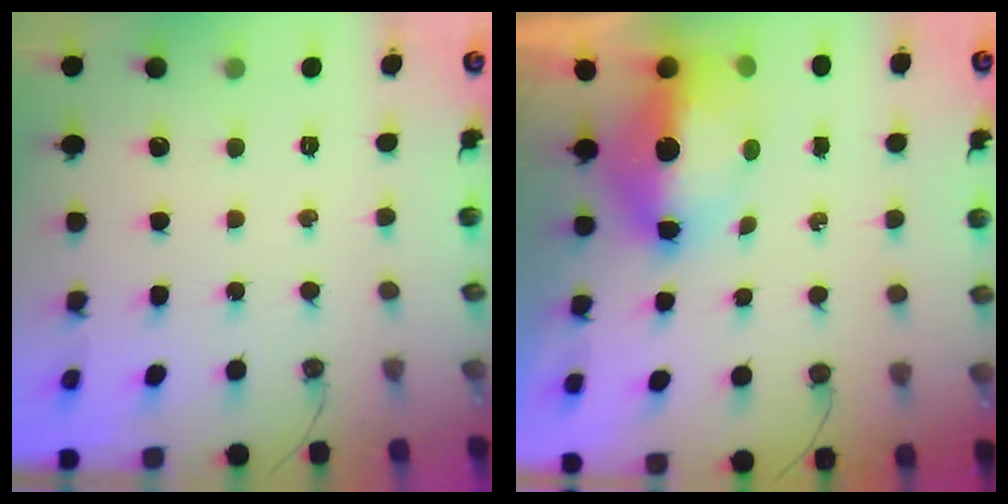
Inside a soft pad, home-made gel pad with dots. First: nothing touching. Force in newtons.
{"total": 10.8, "press": 10.6, "slide": 1.6}